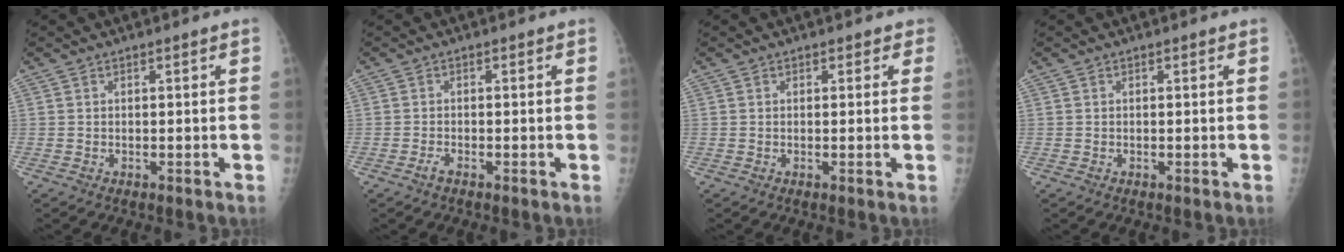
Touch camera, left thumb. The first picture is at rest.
{"total": 1.1, "force": [-0.9, 0.4, 0.7], "torque": [-0.018, 0.000, -0.019]}
{"total": 1.3, "force": [0.7, 1.1, 0.1], "torque": [0.021, 0.000, -0.001]}
{"total": 0.0}